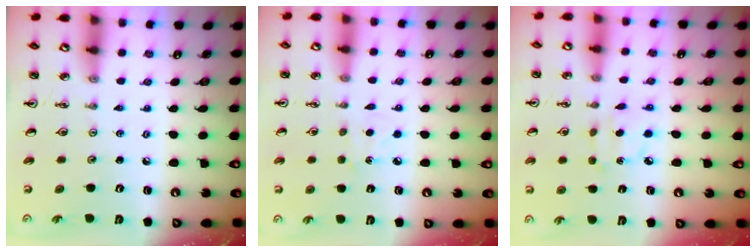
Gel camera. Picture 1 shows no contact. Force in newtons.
{"total": 4.2, "press": 4.2, "slide": 0.5}
{"total": 2.8, "press": 2.8, "slide": 0.4}